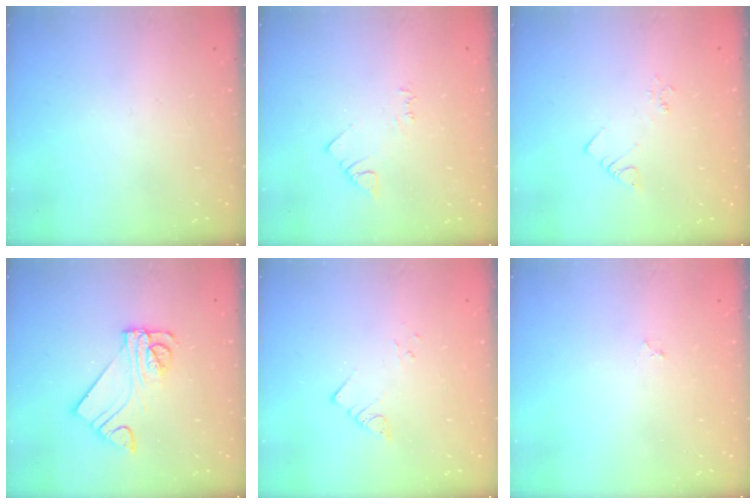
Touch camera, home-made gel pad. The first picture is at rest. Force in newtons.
{"total": 4.2, "press": 4.1, "slide": 0.6}
{"total": 2.4, "press": 2.4, "slide": 0.4}
{"total": 9.3, "press": 9.3, "slide": 0.9}
{"total": 2.9, "press": 2.9, "slide": 0.4}
{"total": 2.2, "press": 2.1, "slide": 0.3}